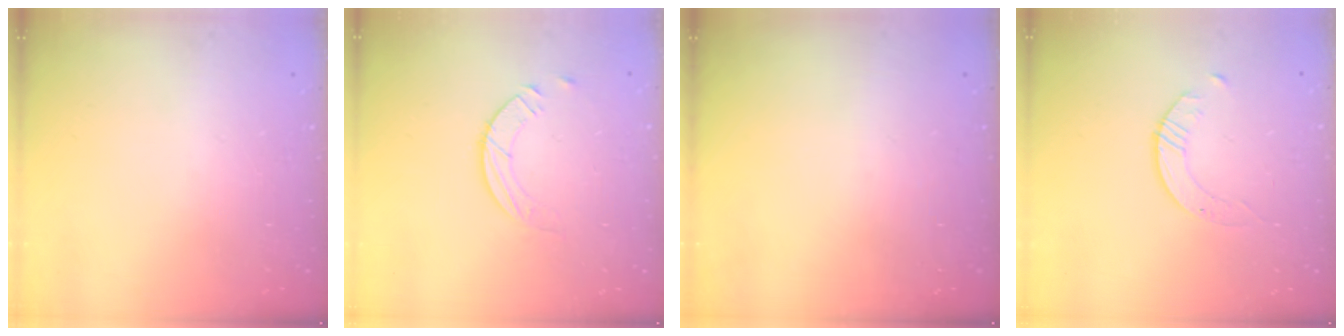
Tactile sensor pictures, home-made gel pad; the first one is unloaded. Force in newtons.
{"total": 6.0, "press": 6.0, "slide": 0.6}
{"total": 0.0}
{"total": 1.7, "press": 1.7, "slide": 0.2}